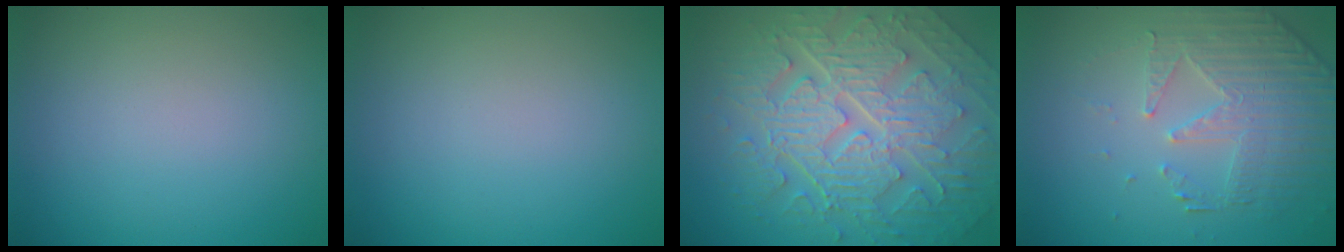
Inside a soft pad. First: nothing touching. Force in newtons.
{"total": 0.0}
{"total": 10.2, "press": 6.8, "slide": 7.5}
{"total": 4.9, "press": 3.8, "slide": 3.0}